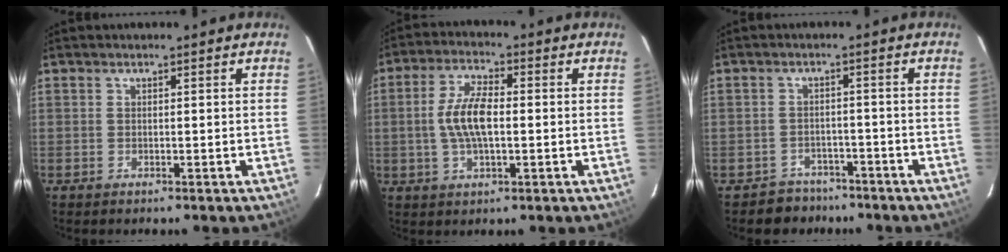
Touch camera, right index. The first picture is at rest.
{"total": 7.8, "force": [-0.5, 2.9, 7.2], "torque": [-0.146, 0.008, -0.010]}
{"total": 5.1, "force": [-3.8, 3.4, -0.6], "torque": [0.002, 0.026, -0.057]}